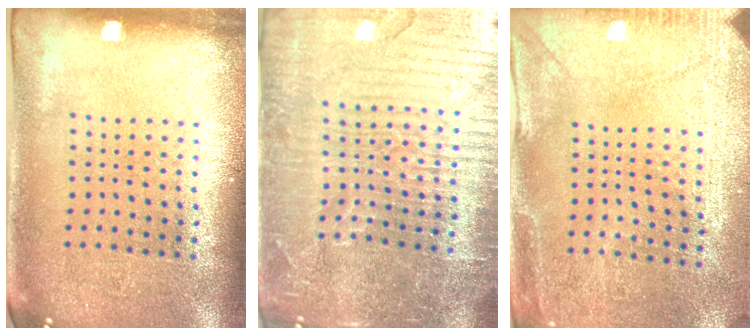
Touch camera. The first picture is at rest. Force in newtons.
{"total": 5.3, "press": 4.8, "slide": 2.3}
{"total": 2.9, "press": 2.8, "slide": 0.7}